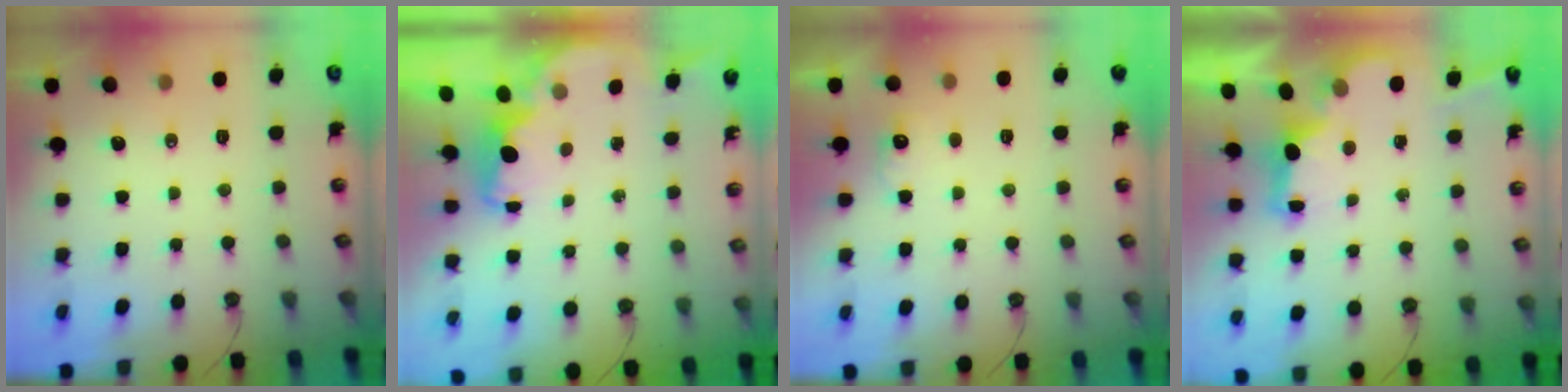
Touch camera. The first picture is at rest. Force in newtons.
{"total": 1.6, "press": 1.5, "slide": 0.6}
{"total": 6.6, "press": 6.5, "slide": 1.3}
{"total": 2.7, "press": 2.5, "slide": 0.9}